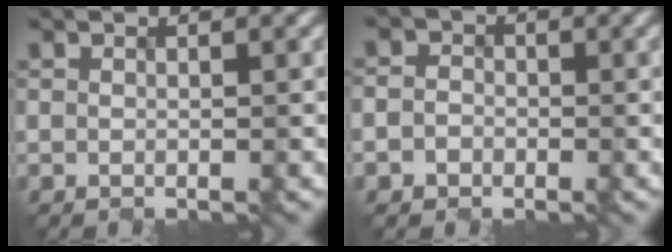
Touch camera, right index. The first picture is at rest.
{"total": 1.7, "force": [-1.1, 1.3, -0.1], "torque": [0.008, 0.000, -0.019]}